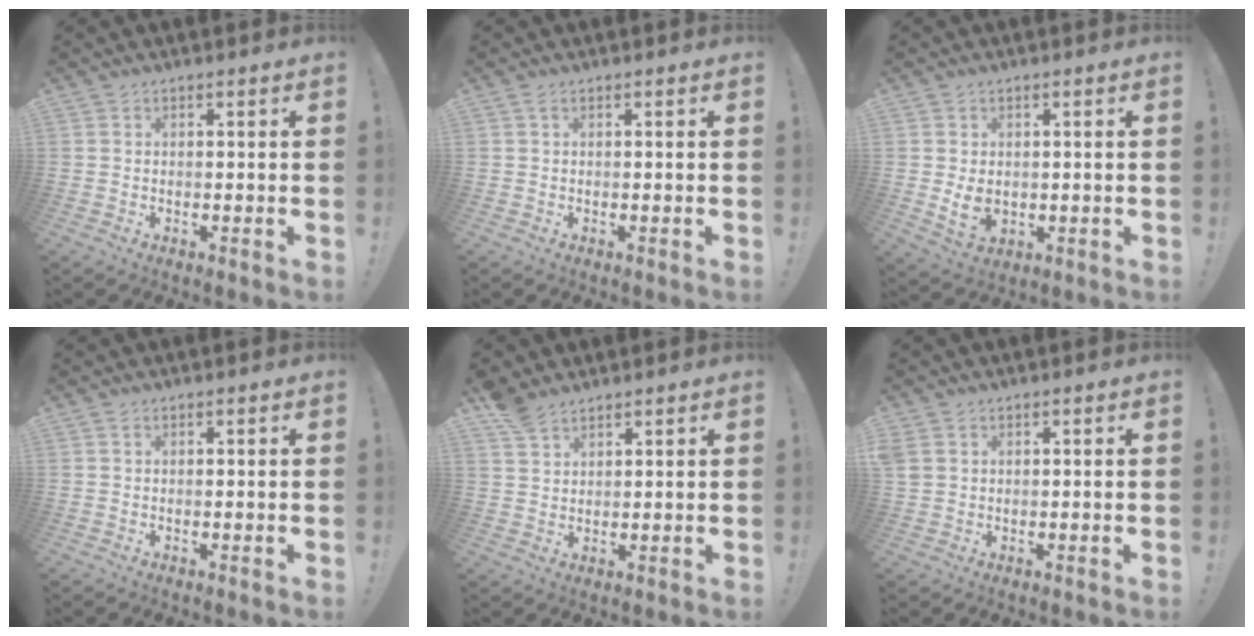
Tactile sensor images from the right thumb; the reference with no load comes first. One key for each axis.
{"total": 0.8, "fx": 0.3, "fy": 0.2, "fz": 0.7, "tx": -0.012, "ty": 0.001, "tz": 0.003}
{"total": 5.7, "fx": 0.1, "fy": 4.2, "fz": 3.7, "tx": -0.061, "ty": -0.008, "tz": 0.001}
{"total": 0.0}
{"total": 5.4, "fx": 4.4, "fy": 2.6, "fz": 1.8, "tx": -0.030, "ty": -0.022, "tz": 0.084}
{"total": 2.9, "fx": 1.4, "fy": 2.2, "fz": 1.3, "tx": -0.028, "ty": 0.004, "tz": 0.029}